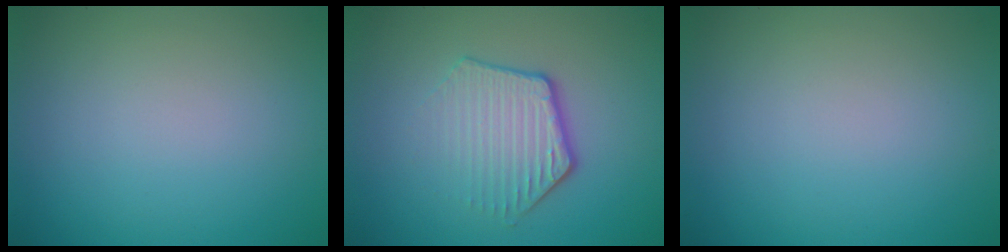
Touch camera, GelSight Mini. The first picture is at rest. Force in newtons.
{"total": 3.9, "press": 3.0, "slide": 2.5}
{"total": 0.0}